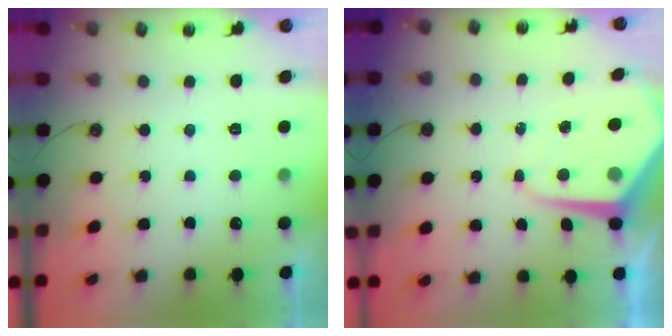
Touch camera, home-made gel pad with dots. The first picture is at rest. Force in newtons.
{"total": 7.2, "press": 7.2, "slide": 0.5}